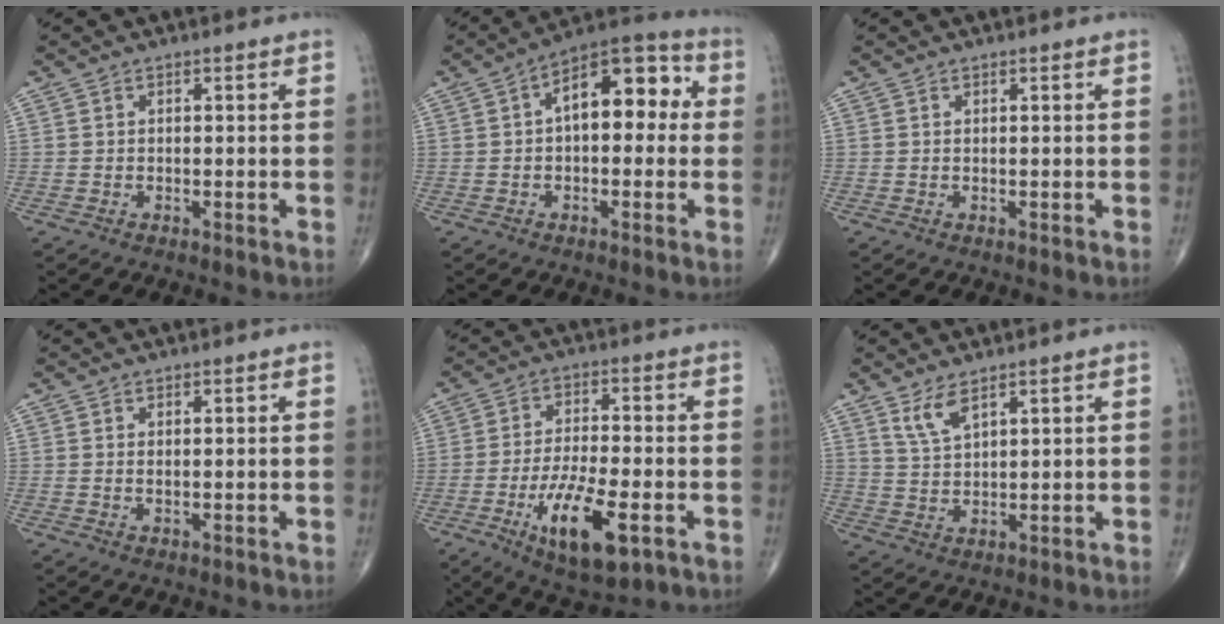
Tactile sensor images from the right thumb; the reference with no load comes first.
{"total": 13.1, "force": [1.6, 7.0, 10.9], "torque": [-0.128, 0.040, 0.010]}
{"total": 0.0}
{"total": 0.9, "force": [0.3, 0.3, 0.8], "torque": [-0.015, -0.004, 0.007]}
{"total": 13.0, "force": [-5.0, 4.5, 11.2], "torque": [-0.196, 0.004, -0.078]}
{"total": 4.6, "force": [3.2, 1.5, 3.0], "torque": [-0.059, -0.021, 0.069]}